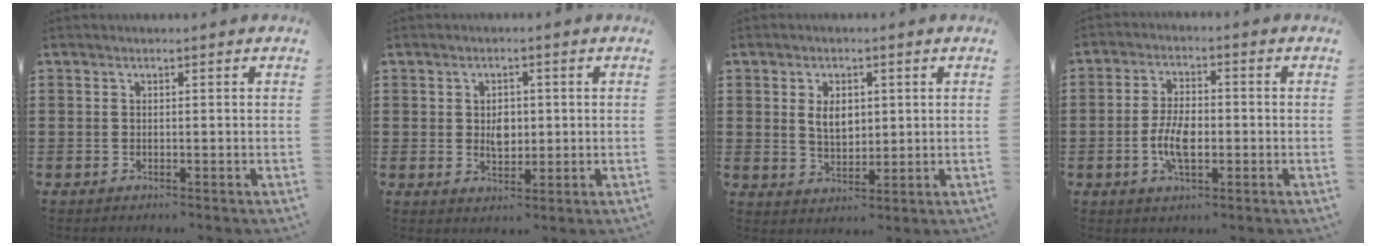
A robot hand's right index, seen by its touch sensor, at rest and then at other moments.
{"total": 3.3, "force": [0.2, 2.2, 2.4], "torque": [-0.043, 0.005, 0.002]}
{"total": 4.4, "force": [0.9, 2.8, 3.2], "torque": [-0.054, 0.005, 0.012]}
{"total": 5.8, "force": [-1.3, 2.7, 4.9], "torque": [-0.106, 0.003, -0.028]}